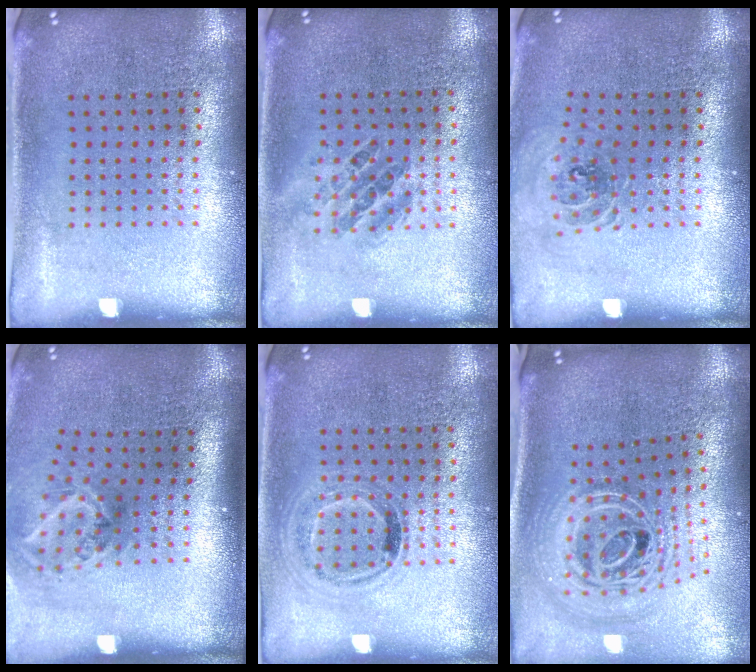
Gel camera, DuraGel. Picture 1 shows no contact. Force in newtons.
{"total": 0.9, "press": 0.8, "slide": 0.4}
{"total": 0.8, "press": 0.8, "slide": 0.1}
{"total": 2.0, "press": 1.3, "slide": 1.5}
{"total": 1.0, "press": 0.9, "slide": 0.5}
{"total": 2.9, "press": 2.0, "slide": 2.1}